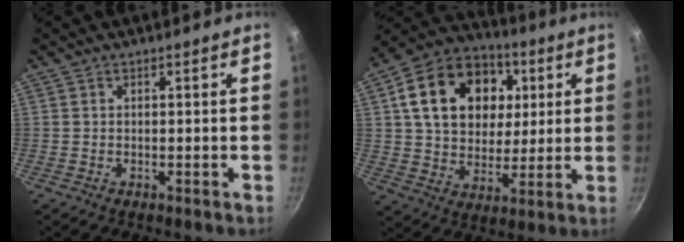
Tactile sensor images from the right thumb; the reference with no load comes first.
{"total": 21.5, "force": [5.6, 16.2, 12.9], "torque": [-0.200, 0.012, 0.093]}